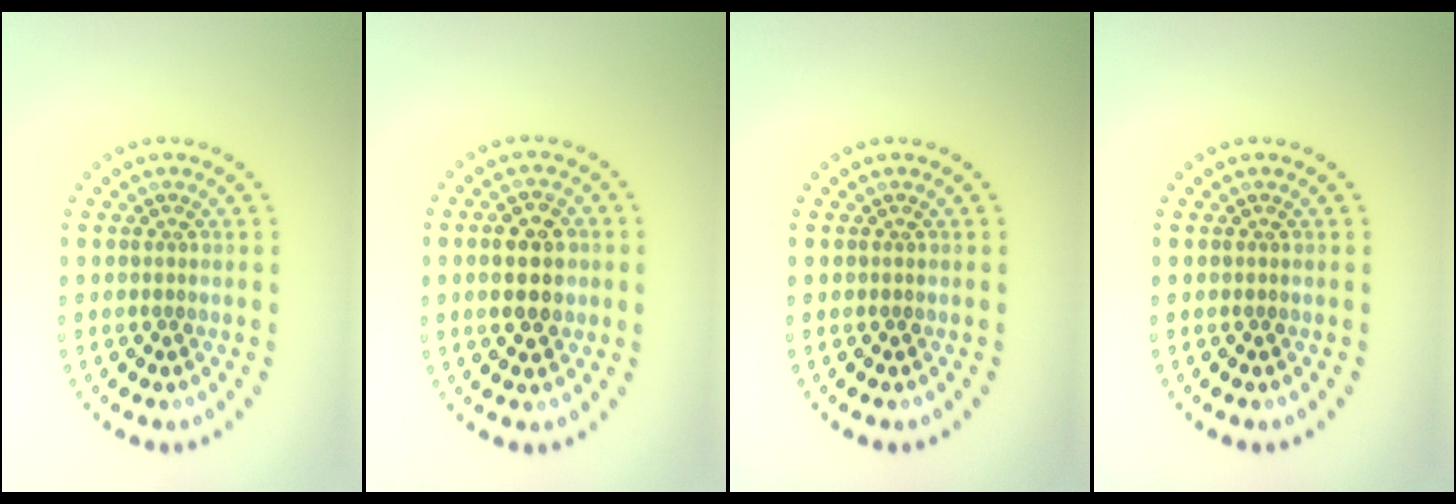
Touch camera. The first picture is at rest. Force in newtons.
{"total": 4.5, "press": 4.5, "slide": 0.2}
{"total": 0.0}
{"total": 0.0}